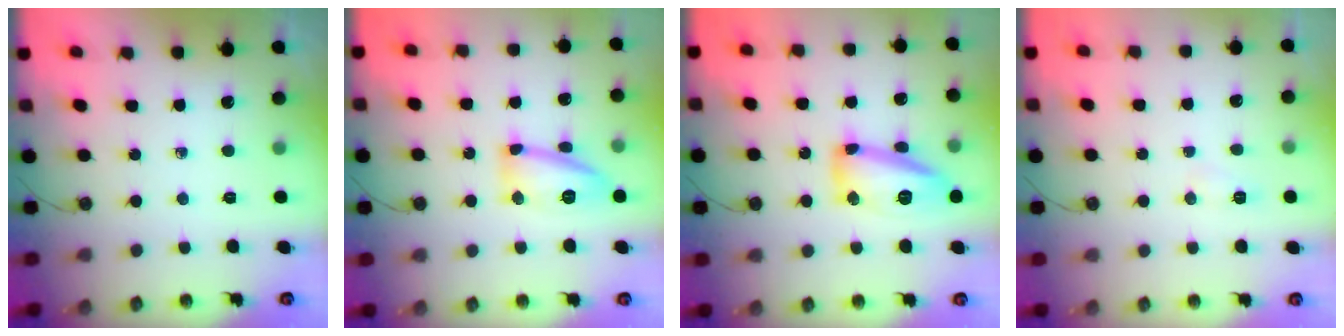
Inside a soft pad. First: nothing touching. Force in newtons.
{"total": 12.7, "press": 12.7, "slide": 1.1}
{"total": 14.6, "press": 14.5, "slide": 0.7}
{"total": 4.6, "press": 4.6, "slide": 0.5}